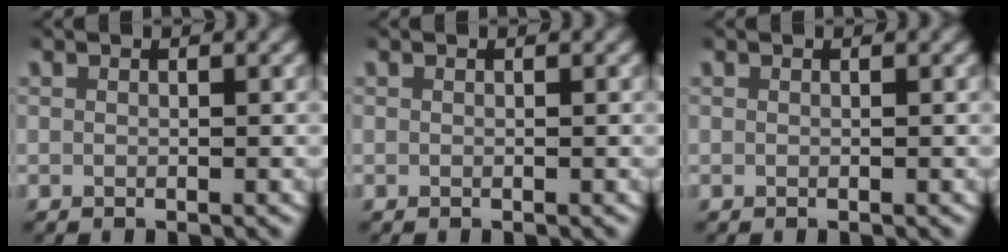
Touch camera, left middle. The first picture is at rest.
{"total": 0.0}
{"total": 0.0}